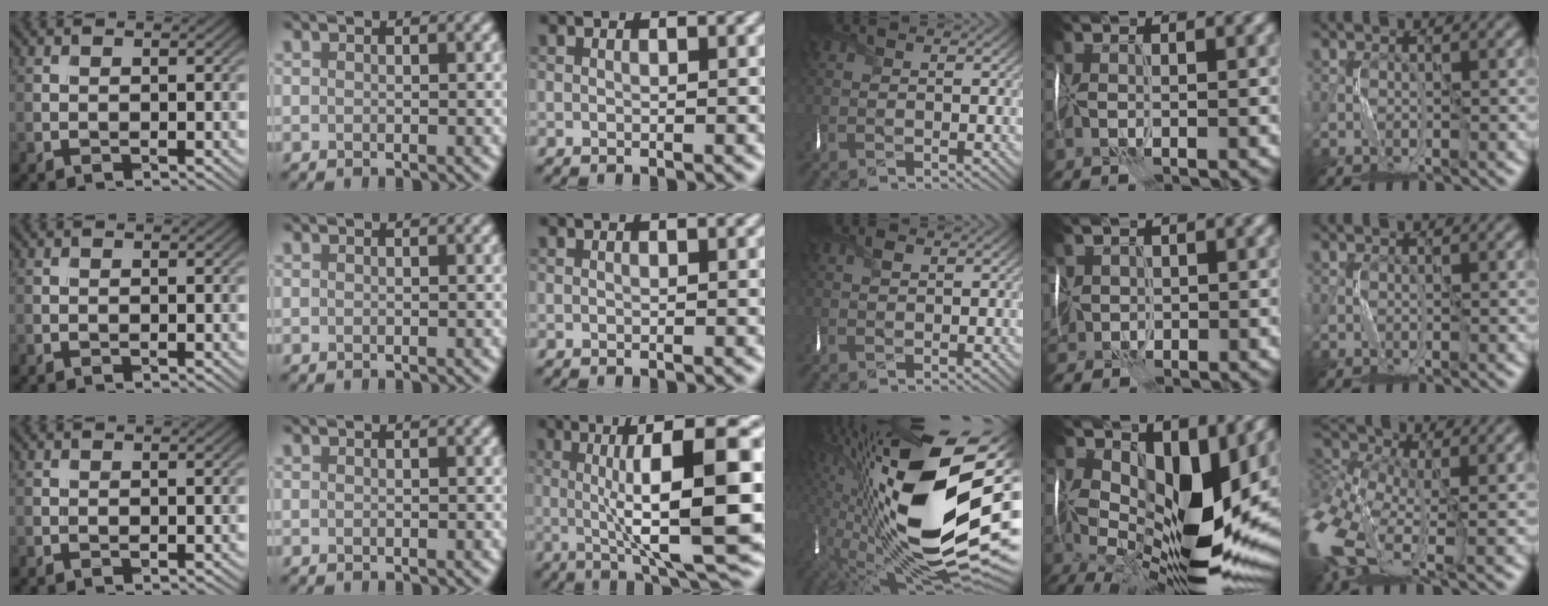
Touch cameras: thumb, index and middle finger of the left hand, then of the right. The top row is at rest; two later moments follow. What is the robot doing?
{"motion": "wrap", "object": "thread"}